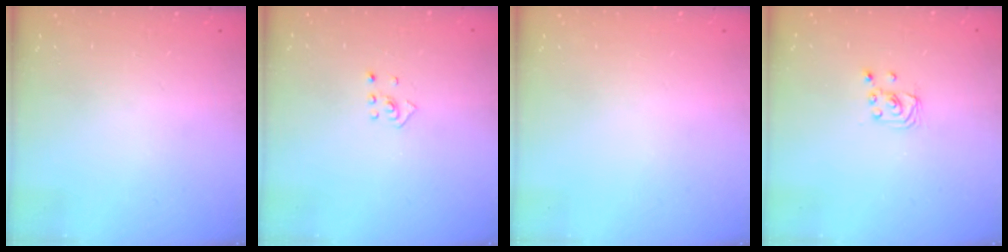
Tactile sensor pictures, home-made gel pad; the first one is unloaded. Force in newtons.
{"total": 2.0, "press": 1.9, "slide": 0.8}
{"total": 0.0}
{"total": 2.0, "press": 2.0, "slide": 0.2}